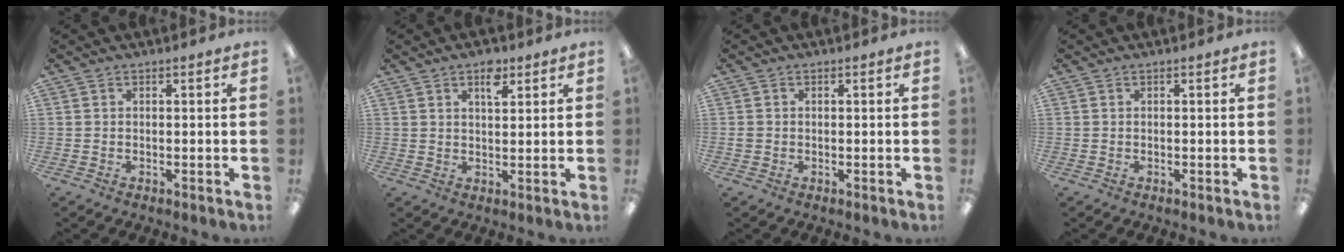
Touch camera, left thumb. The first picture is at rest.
{"total": 4.8, "force": [3.0, 2.2, 3.1], "torque": [-0.036, -0.009, 0.046]}
{"total": 0.9, "force": [-0.1, 0.8, 0.3], "torque": [-0.005, 0.004, -0.004]}
{"total": 0.0}